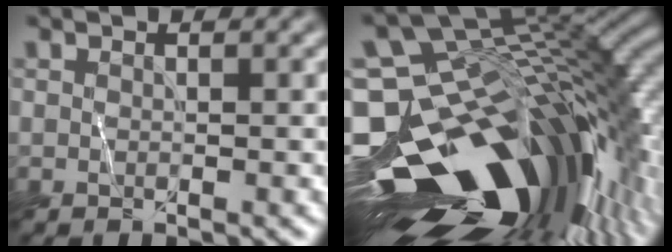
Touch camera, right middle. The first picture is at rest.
{"total": 18.4, "force": [-5.4, 9.8, 14.5], "torque": [-0.268, -0.027, -0.074]}